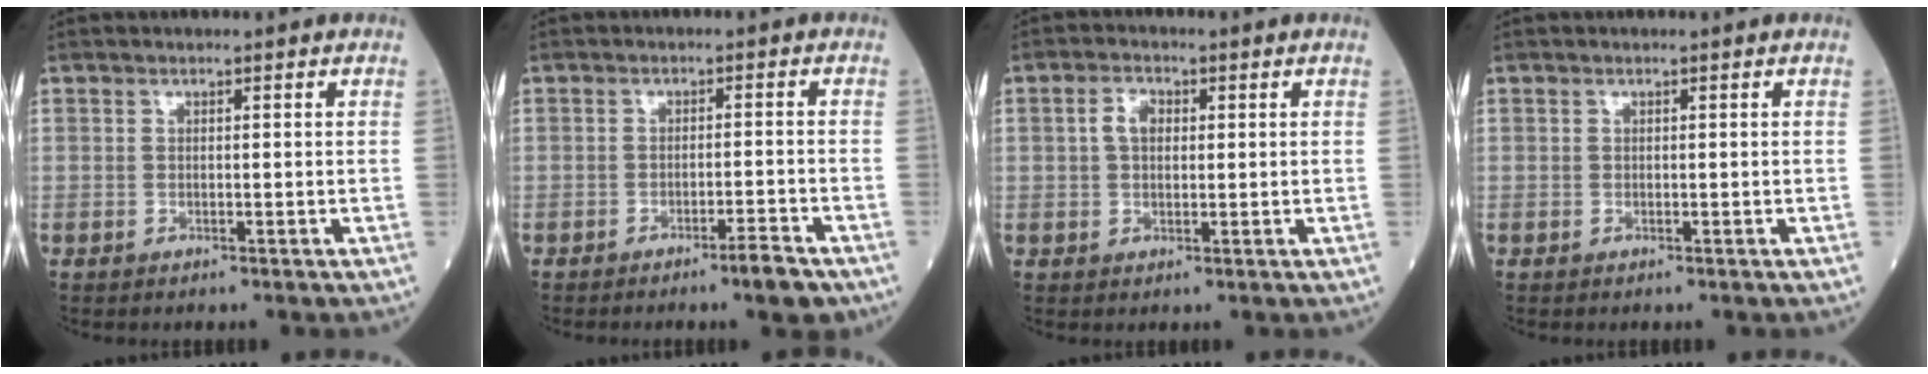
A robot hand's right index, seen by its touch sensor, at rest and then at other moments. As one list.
[{"total": 4.1, "force": [-2.9, 0.2, 2.9], "torque": [-0.037, -0.003, -0.042]}, {"total": 3.2, "force": [0.7, 2.0, 2.4], "torque": [-0.047, 0.010, 0.013]}, {"total": 0.0}]